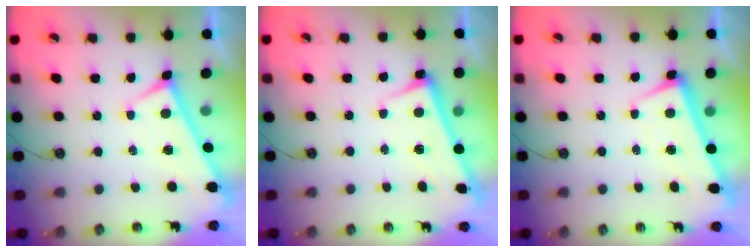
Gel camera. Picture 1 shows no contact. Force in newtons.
{"total": 2.7, "press": 2.7, "slide": 0.4}
{"total": 1.5, "press": 0.5, "slide": 1.4}